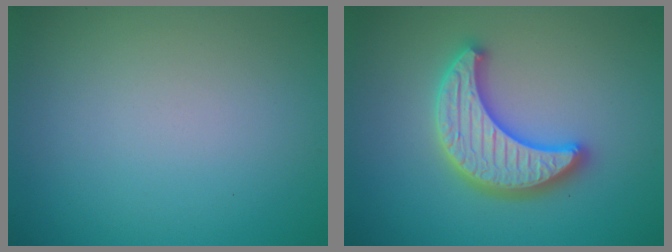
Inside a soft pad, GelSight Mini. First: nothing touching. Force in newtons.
{"total": 5.1, "press": 5.0, "slide": 1.0}